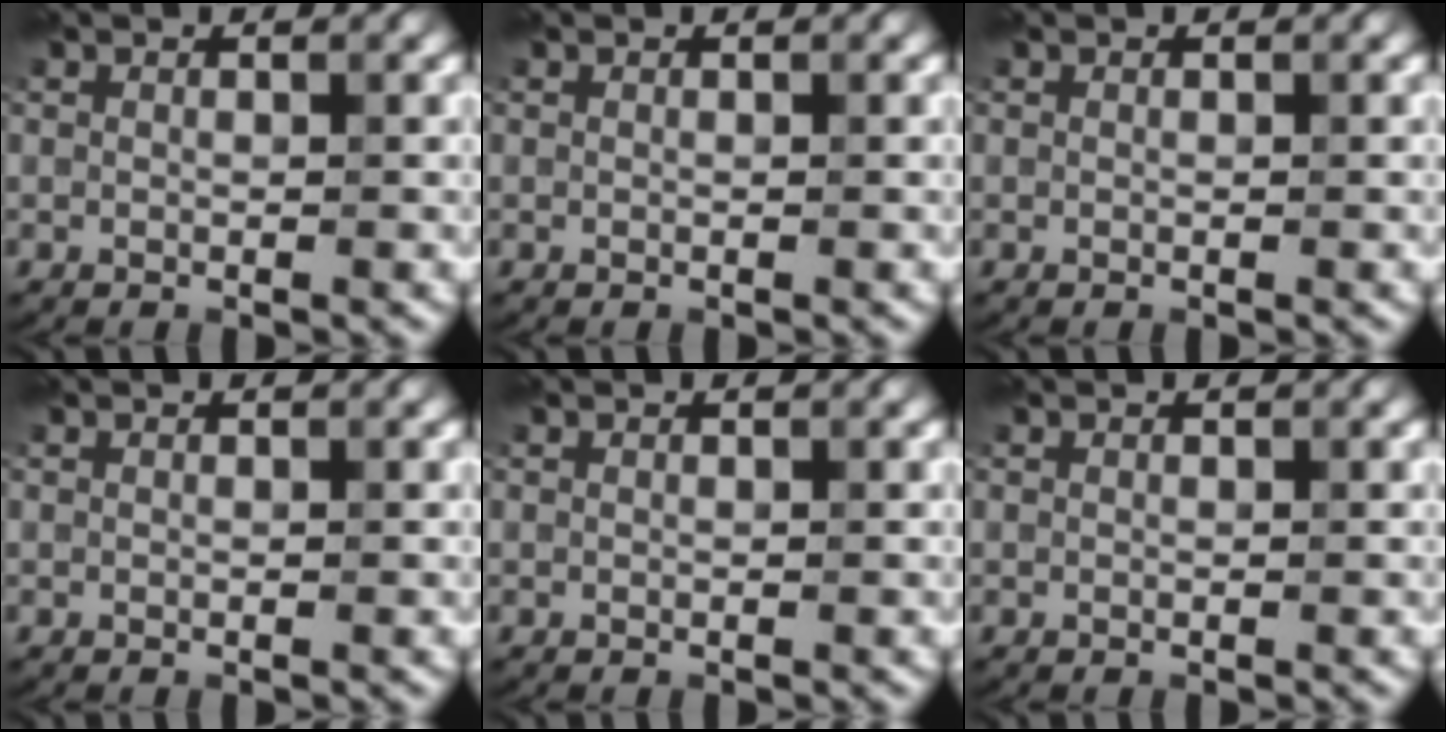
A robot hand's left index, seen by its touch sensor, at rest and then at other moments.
{"total": 0.0}
{"total": 0.0}
{"total": 0.0}
{"total": 0.0}
{"total": 0.0}